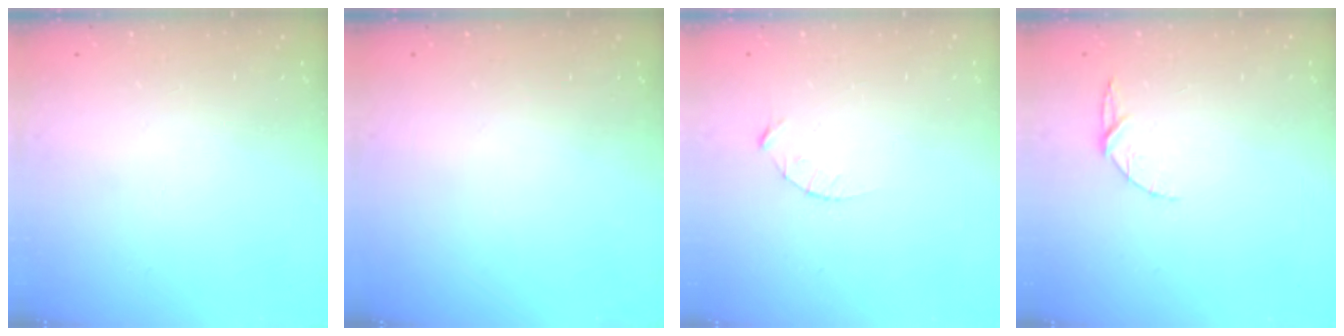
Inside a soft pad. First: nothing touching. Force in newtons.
{"total": 0.0}
{"total": 2.1, "press": 2.1, "slide": 0.3}
{"total": 5.1, "press": 5.1, "slide": 0.4}